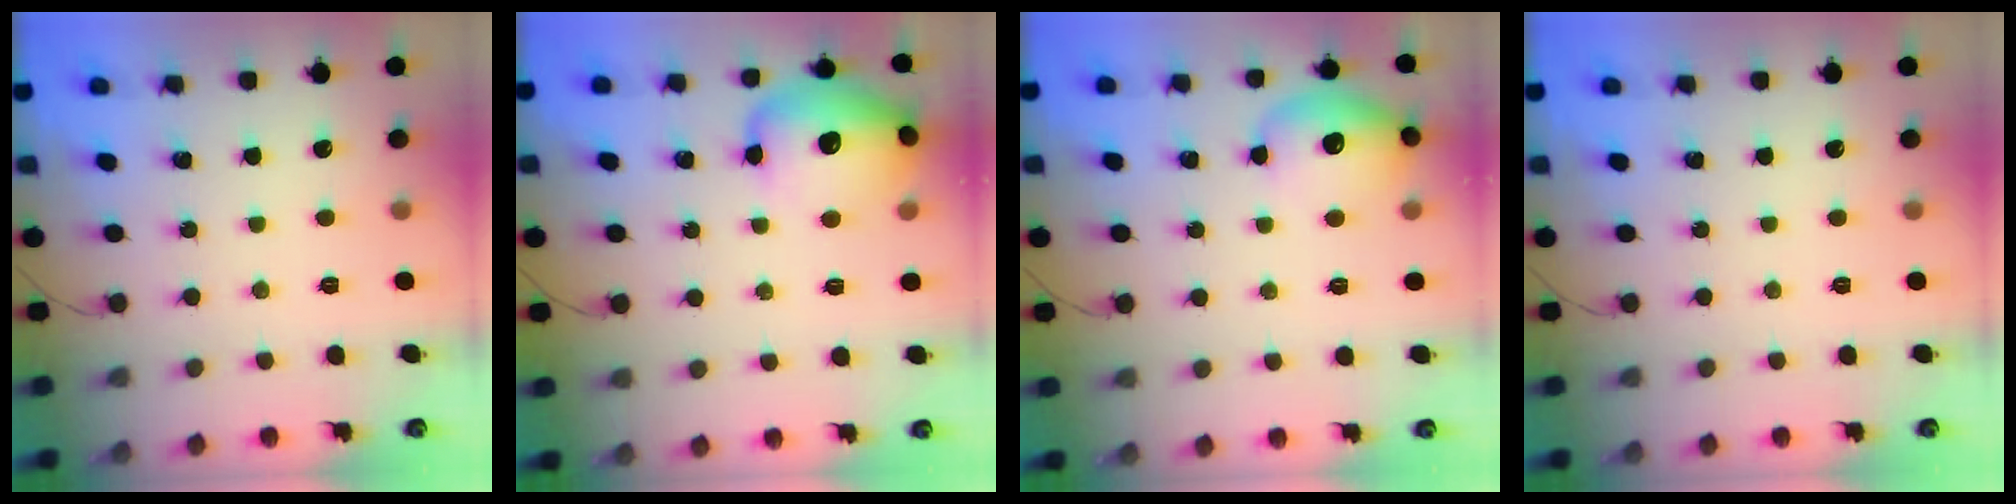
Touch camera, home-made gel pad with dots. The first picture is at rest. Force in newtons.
{"total": 16.2, "press": 16.0, "slide": 2.6}
{"total": 13.4, "press": 12.5, "slide": 5.0}
{"total": 0.0}